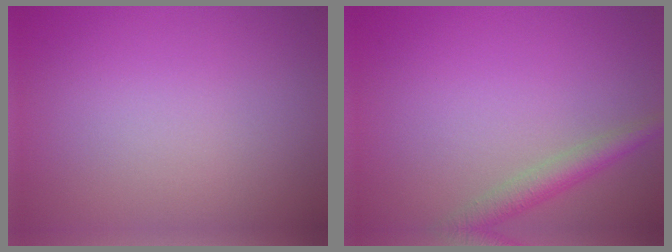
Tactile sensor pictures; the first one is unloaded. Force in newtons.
{"total": 2.7, "press": 2.7, "slide": 0.1}